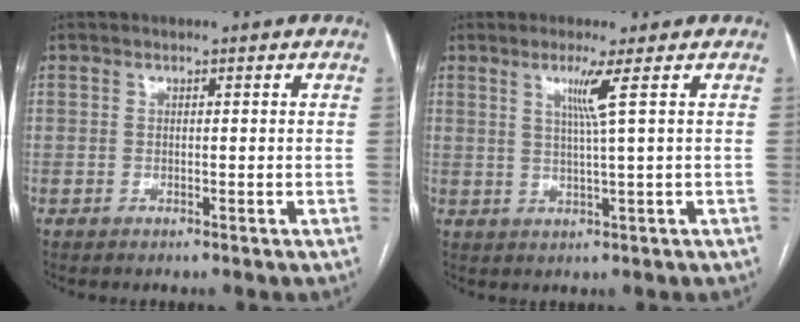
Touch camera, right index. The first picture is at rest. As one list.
[{"total": 3.8, "force": [1.5, -1.4, 3.2], "torque": [-0.066, -0.008, 0.033]}]